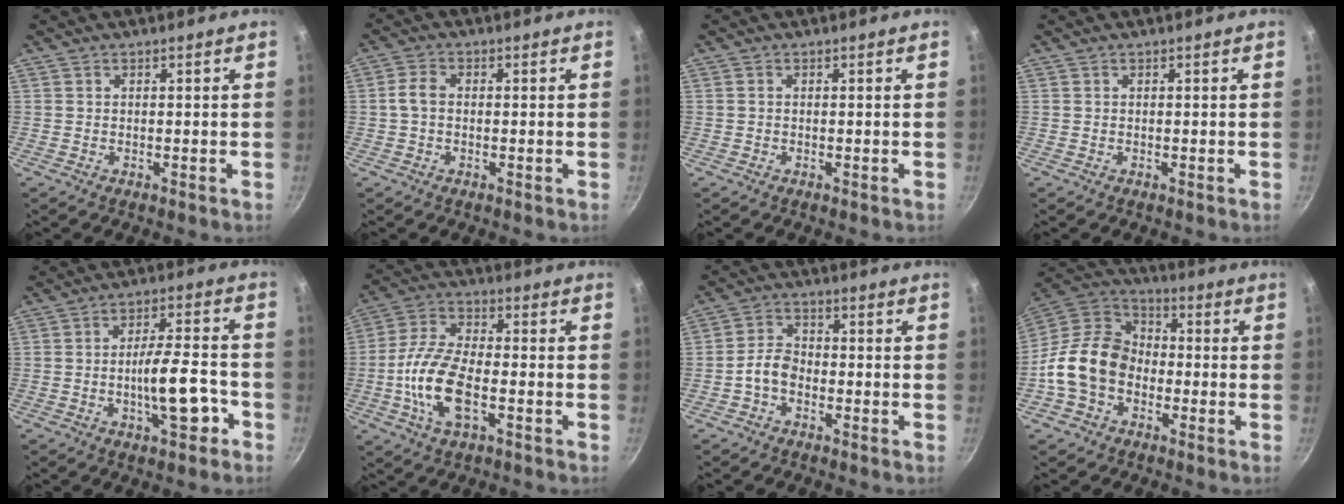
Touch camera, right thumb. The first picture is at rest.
{"total": 3.3, "force": [0.0, 1.9, 2.7], "torque": [-0.063, 0.012, -0.006]}
{"total": 0.0}
{"total": 0.0}
{"total": 10.5, "force": [-4.1, 3.6, 9.0], "torque": [-0.119, 0.037, -0.060]}
{"total": 13.2, "force": [-3.6, 6.1, 11.1], "torque": [-0.222, 0.025, -0.080]}
{"total": 4.6, "force": [-2.0, 3.0, 2.8], "torque": [-0.049, 0.028, -0.046]}
{"total": 14.7, "force": [-3.7, 11.0, 9.0], "torque": [-0.126, 0.041, -0.089]}